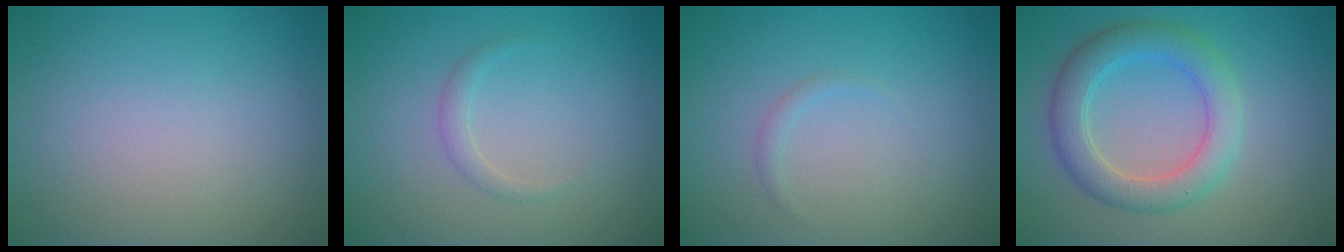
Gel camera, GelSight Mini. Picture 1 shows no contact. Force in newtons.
{"total": 1.1, "press": 1.1, "slide": 0.0}
{"total": 0.6, "press": 0.6, "slide": 0.1}
{"total": 4.5, "press": 4.5, "slide": 0.2}